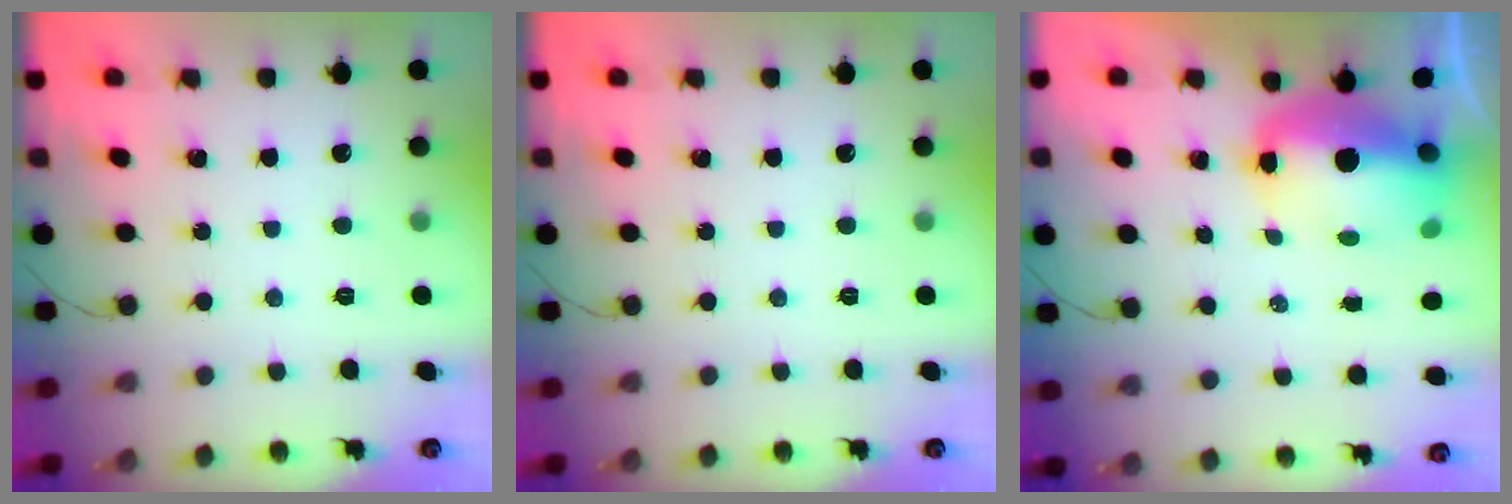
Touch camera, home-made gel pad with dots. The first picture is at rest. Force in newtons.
{"total": 0.0}
{"total": 11.1, "press": 10.8, "slide": 2.6}